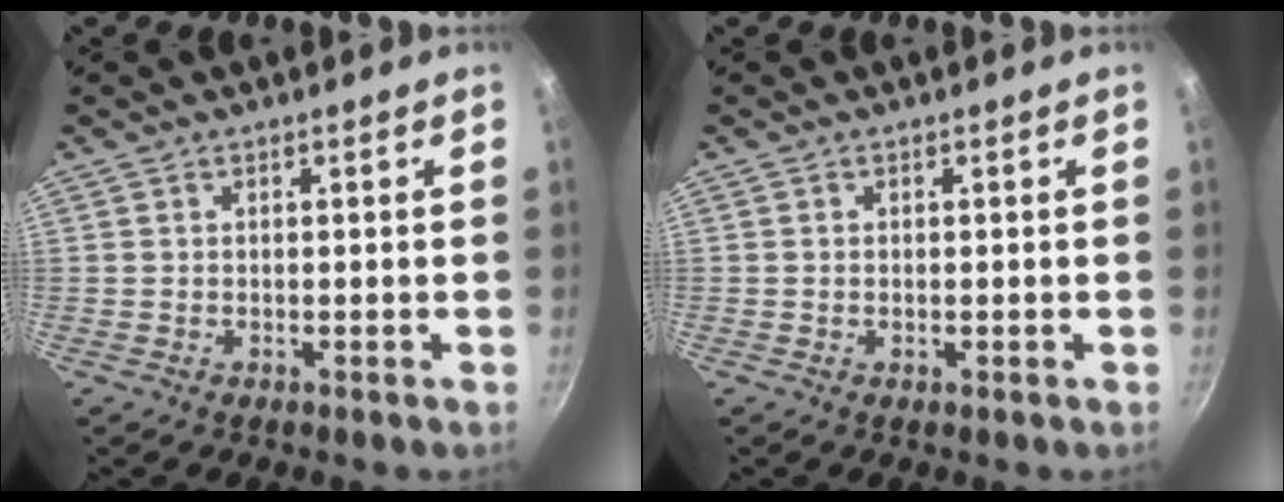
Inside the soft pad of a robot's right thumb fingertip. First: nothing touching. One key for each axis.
{"total": 0.0}